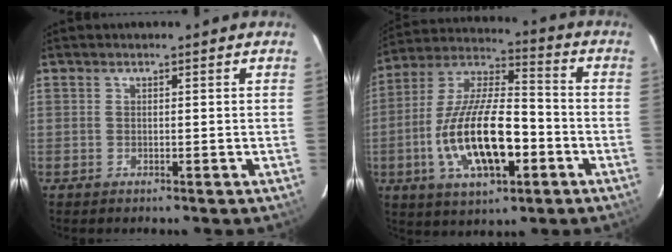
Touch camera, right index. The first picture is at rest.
{"total": 19.1, "force": [-5.6, 7.5, 16.6], "torque": [-0.331, -0.003, -0.095]}